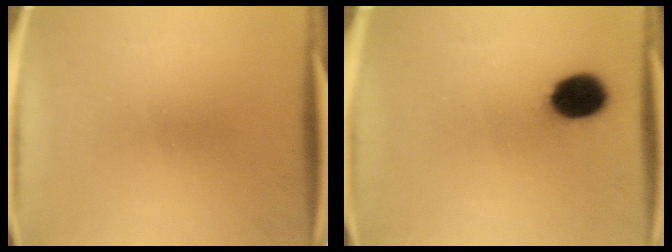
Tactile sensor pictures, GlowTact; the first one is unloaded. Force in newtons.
{"total": 10.5}